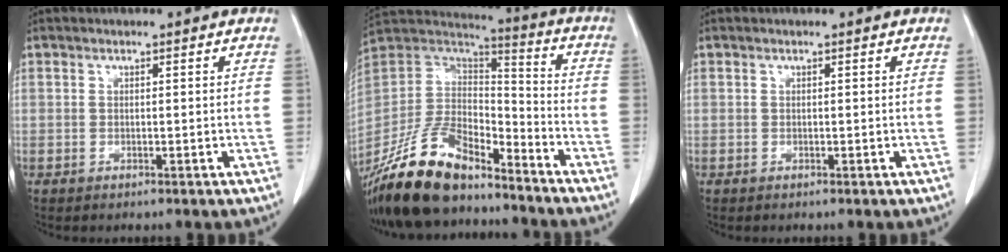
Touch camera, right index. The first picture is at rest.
{"total": 20.1, "force": [-16.0, 6.8, 10.1], "torque": [-0.214, 0.004, -0.300]}
{"total": 0.0}